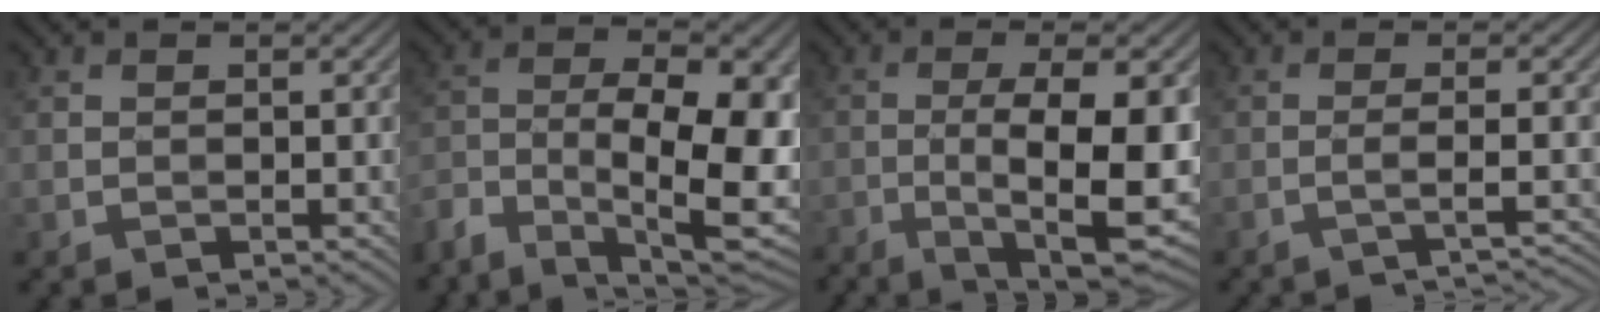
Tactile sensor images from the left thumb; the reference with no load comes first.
{"total": 14.3, "force": [-6.3, 6.0, 11.3], "torque": [-0.198, -0.015, -0.110]}
{"total": 11.4, "force": [-3.0, 3.0, 10.6], "torque": [-0.168, -0.002, -0.041]}
{"total": 3.2, "force": [-1.6, 0.4, 2.7], "torque": [-0.029, 0.011, -0.049]}